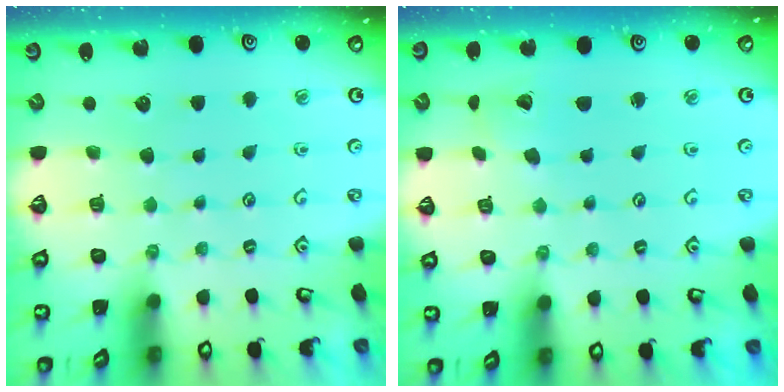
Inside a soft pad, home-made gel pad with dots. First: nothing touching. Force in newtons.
{"total": 2.1, "press": 2.1, "slide": 0.3}